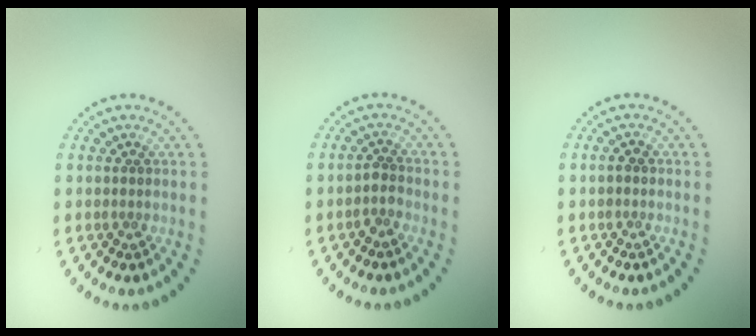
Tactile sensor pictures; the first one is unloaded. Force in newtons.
{"total": 1.4, "press": 1.2, "slide": 0.8}
{"total": 0.8, "press": 0.8, "slide": 0.2}